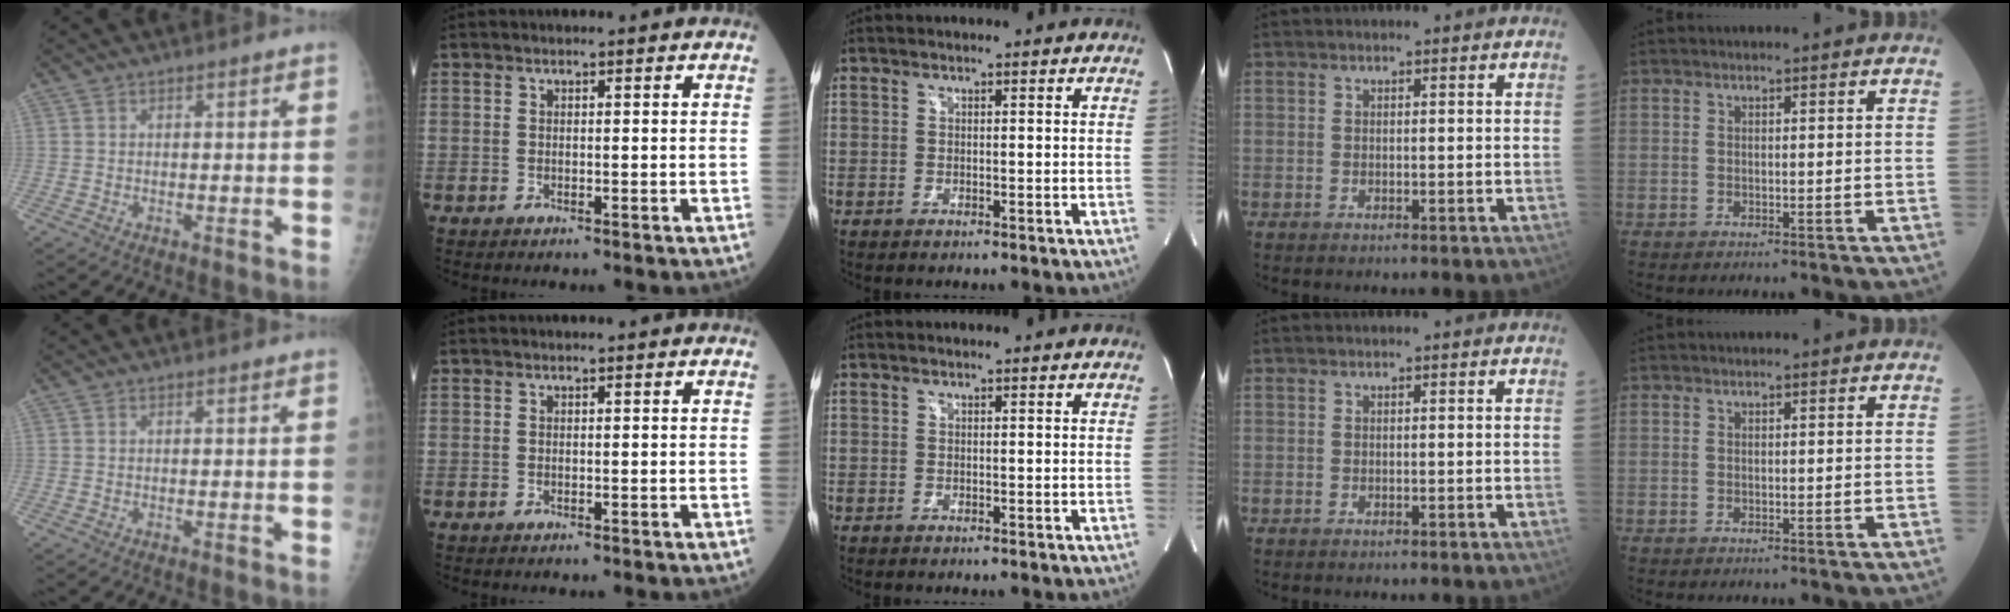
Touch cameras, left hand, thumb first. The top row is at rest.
{}